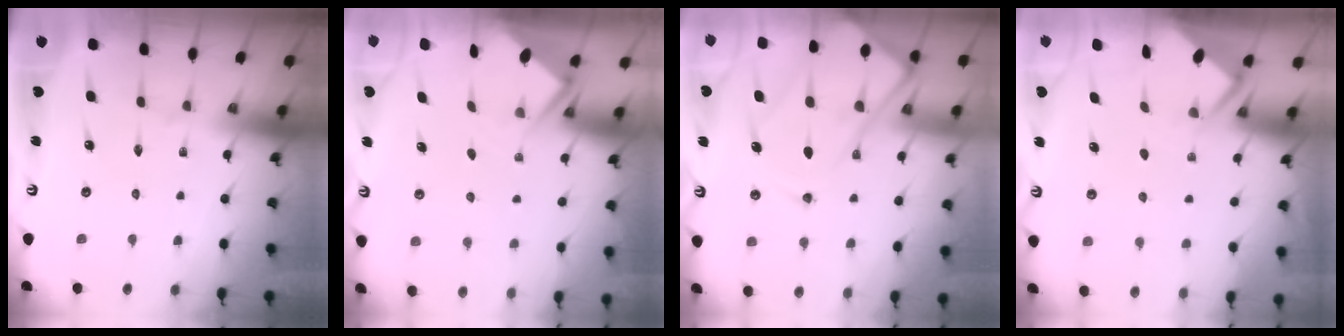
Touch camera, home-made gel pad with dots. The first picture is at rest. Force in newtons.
{"total": 2.9, "press": 2.8, "slide": 0.4}
{"total": 18.5, "press": 18.3, "slide": 2.1}
{"total": 2.7, "press": 2.7, "slide": 0.3}